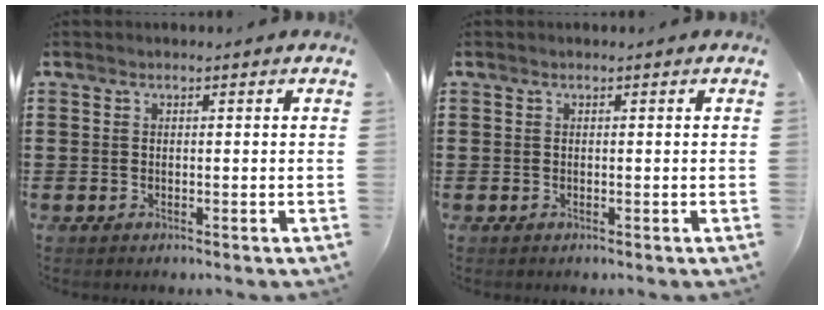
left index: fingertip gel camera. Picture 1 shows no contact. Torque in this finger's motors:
{"motor_torque": [0.00, 0.00, 0.00, -0.01]}